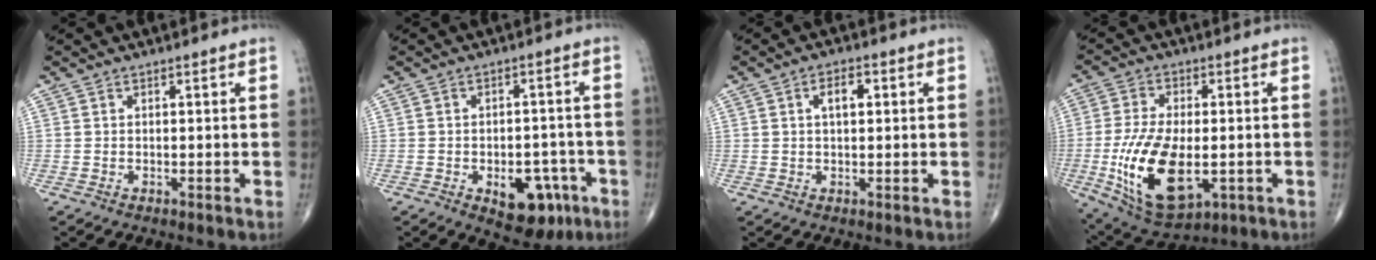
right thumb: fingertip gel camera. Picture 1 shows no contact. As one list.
[{"total": 10.2, "force": [-4.4, 5.9, 7.0], "torque": [-0.060, 0.026, -0.049]}, {"total": 3.7, "force": [1.0, 1.9, 3.1], "torque": [-0.041, 0.005, 0.013]}, {"total": 18.7, "force": [-4.0, 9.6, 15.6], "torque": [-0.300, -0.007, -0.050]}]